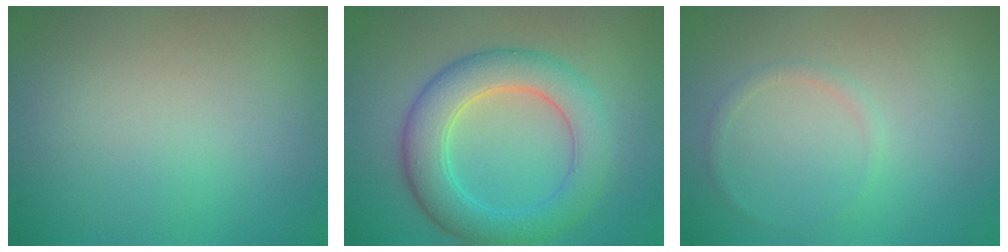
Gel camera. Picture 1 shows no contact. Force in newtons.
{"total": 5.9, "press": 5.9, "slide": 0.0}
{"total": 0.8, "press": 0.8, "slide": 0.0}